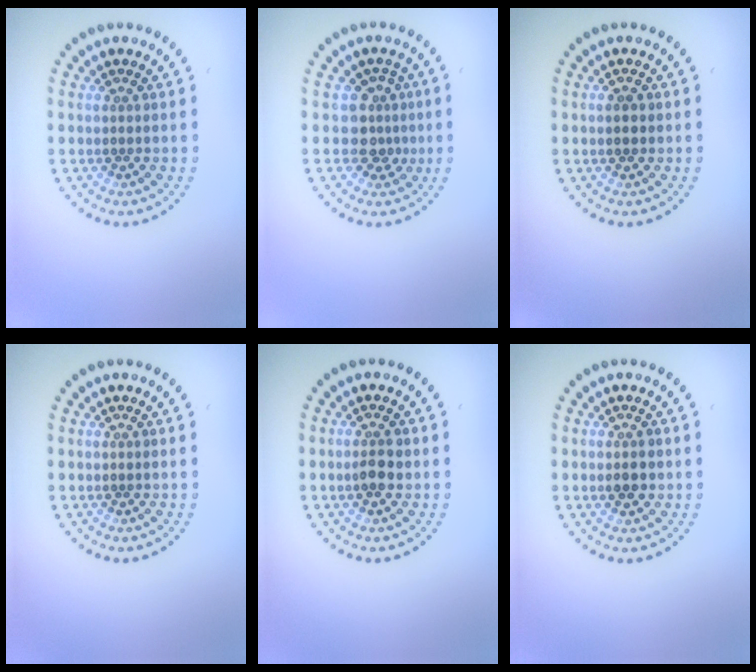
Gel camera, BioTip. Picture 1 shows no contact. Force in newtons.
{"total": 2.6, "press": 1.9, "slide": 1.7}
{"total": 1.9, "press": 1.9, "slide": 0.1}
{"total": 0.0}
{"total": 1.8, "press": 1.7, "slide": 0.4}
{"total": 2.0, "press": 2.0, "slide": 0.2}